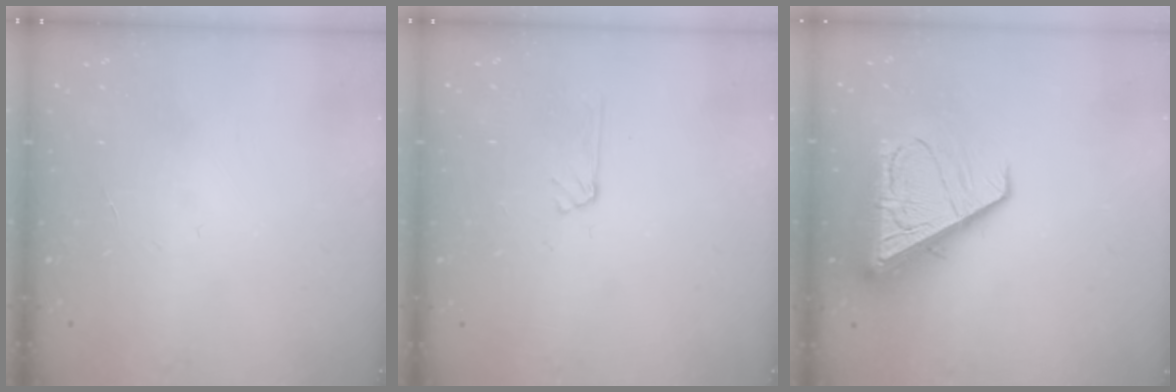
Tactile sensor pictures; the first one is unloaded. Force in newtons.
{"total": 4.3, "press": 4.2, "slide": 0.4}
{"total": 12.5, "press": 12.4, "slide": 1.6}